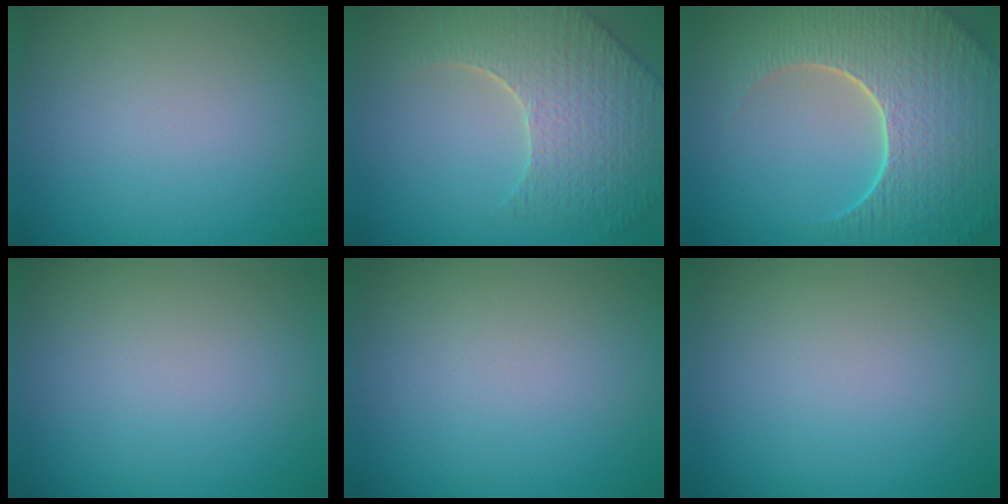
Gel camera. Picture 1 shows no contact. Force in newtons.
{"total": 7.0, "press": 5.5, "slide": 4.3}
{"total": 9.2, "press": 6.6, "slide": 6.4}
{"total": 0.0}
{"total": 0.0}
{"total": 0.0}